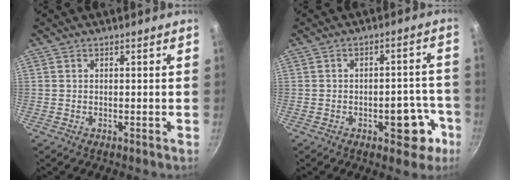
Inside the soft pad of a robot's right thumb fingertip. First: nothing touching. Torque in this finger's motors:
{"motor_torque": [1.26, 0.68, 0.67, -0.24, 0.12]}